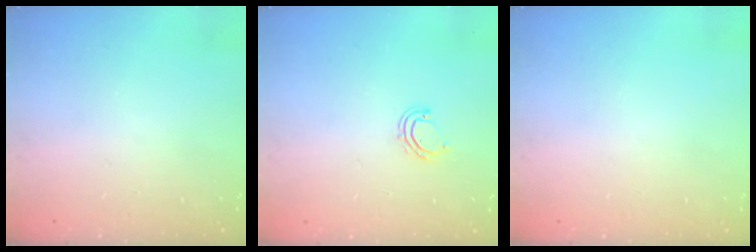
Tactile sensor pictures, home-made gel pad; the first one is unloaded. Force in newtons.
{"total": 5.9, "press": 5.8, "slide": 1.3}
{"total": 0.0}